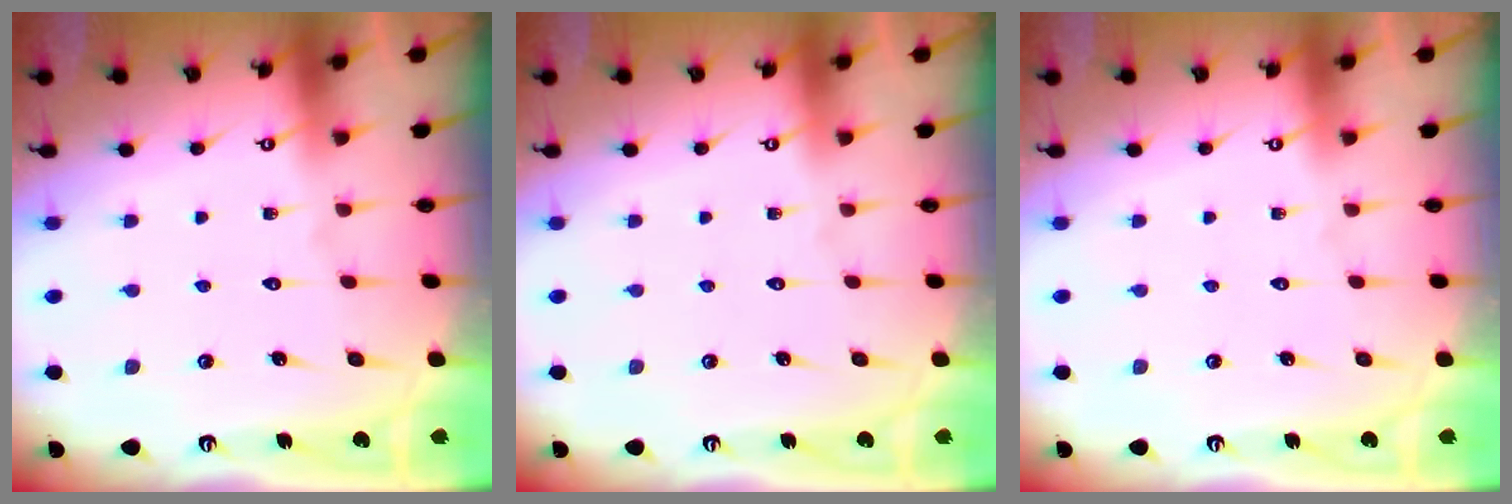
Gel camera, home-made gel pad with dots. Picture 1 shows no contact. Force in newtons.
{"total": 0.0}
{"total": 0.0}